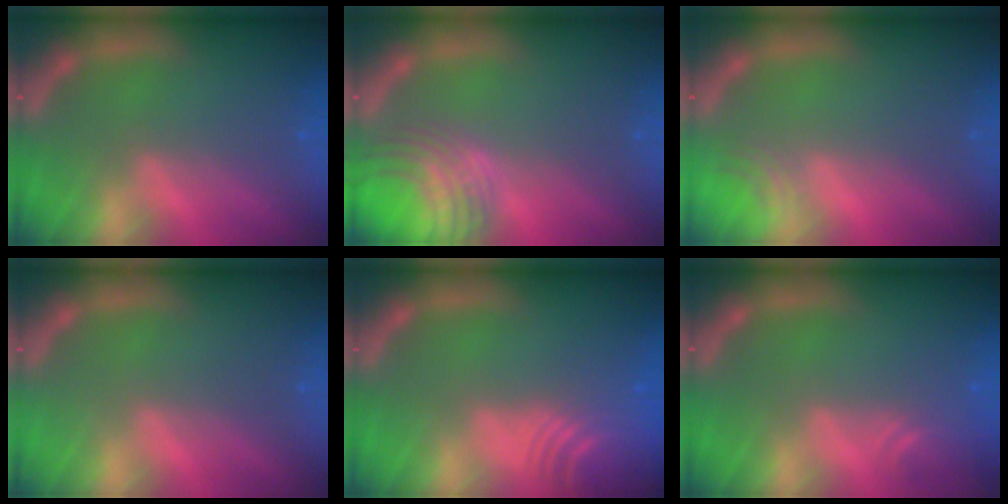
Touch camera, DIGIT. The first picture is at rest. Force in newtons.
{"total": 7.5}
{"total": 1.5}
{"total": 0.0}
{"total": 9.6}
{"total": 2.4}